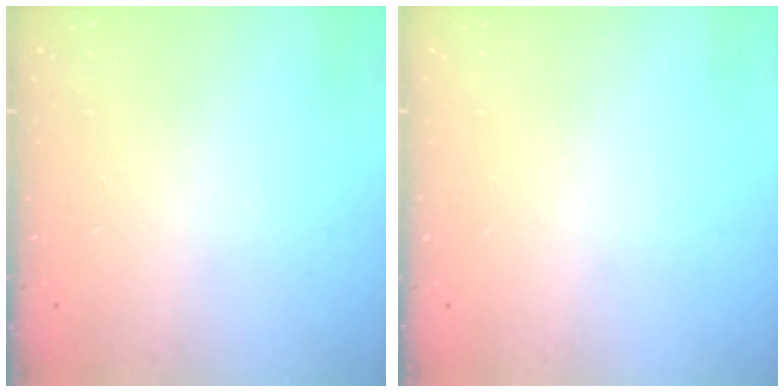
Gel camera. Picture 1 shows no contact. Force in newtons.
{"total": 0.0}